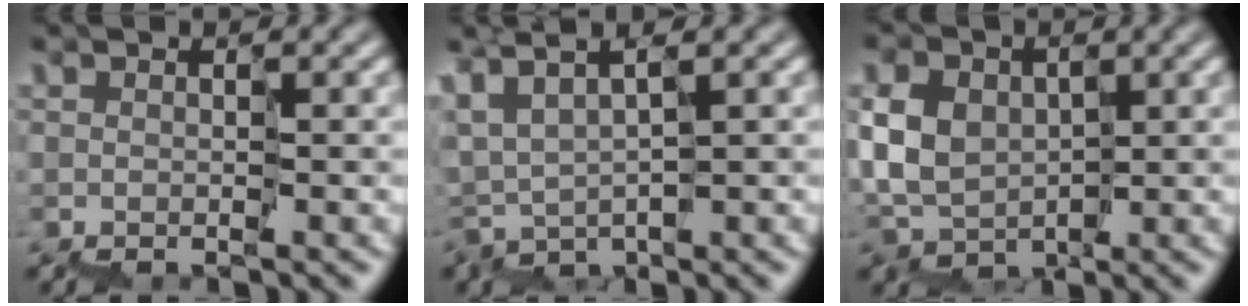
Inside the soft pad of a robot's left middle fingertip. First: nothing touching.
{"total": 1.9, "force": [1.0, 0.4, 1.6], "torque": [-0.054, 0.007, 0.021]}
{"total": 4.2, "force": [0.6, 3.6, 2.1], "torque": [-0.047, 0.017, 0.000]}